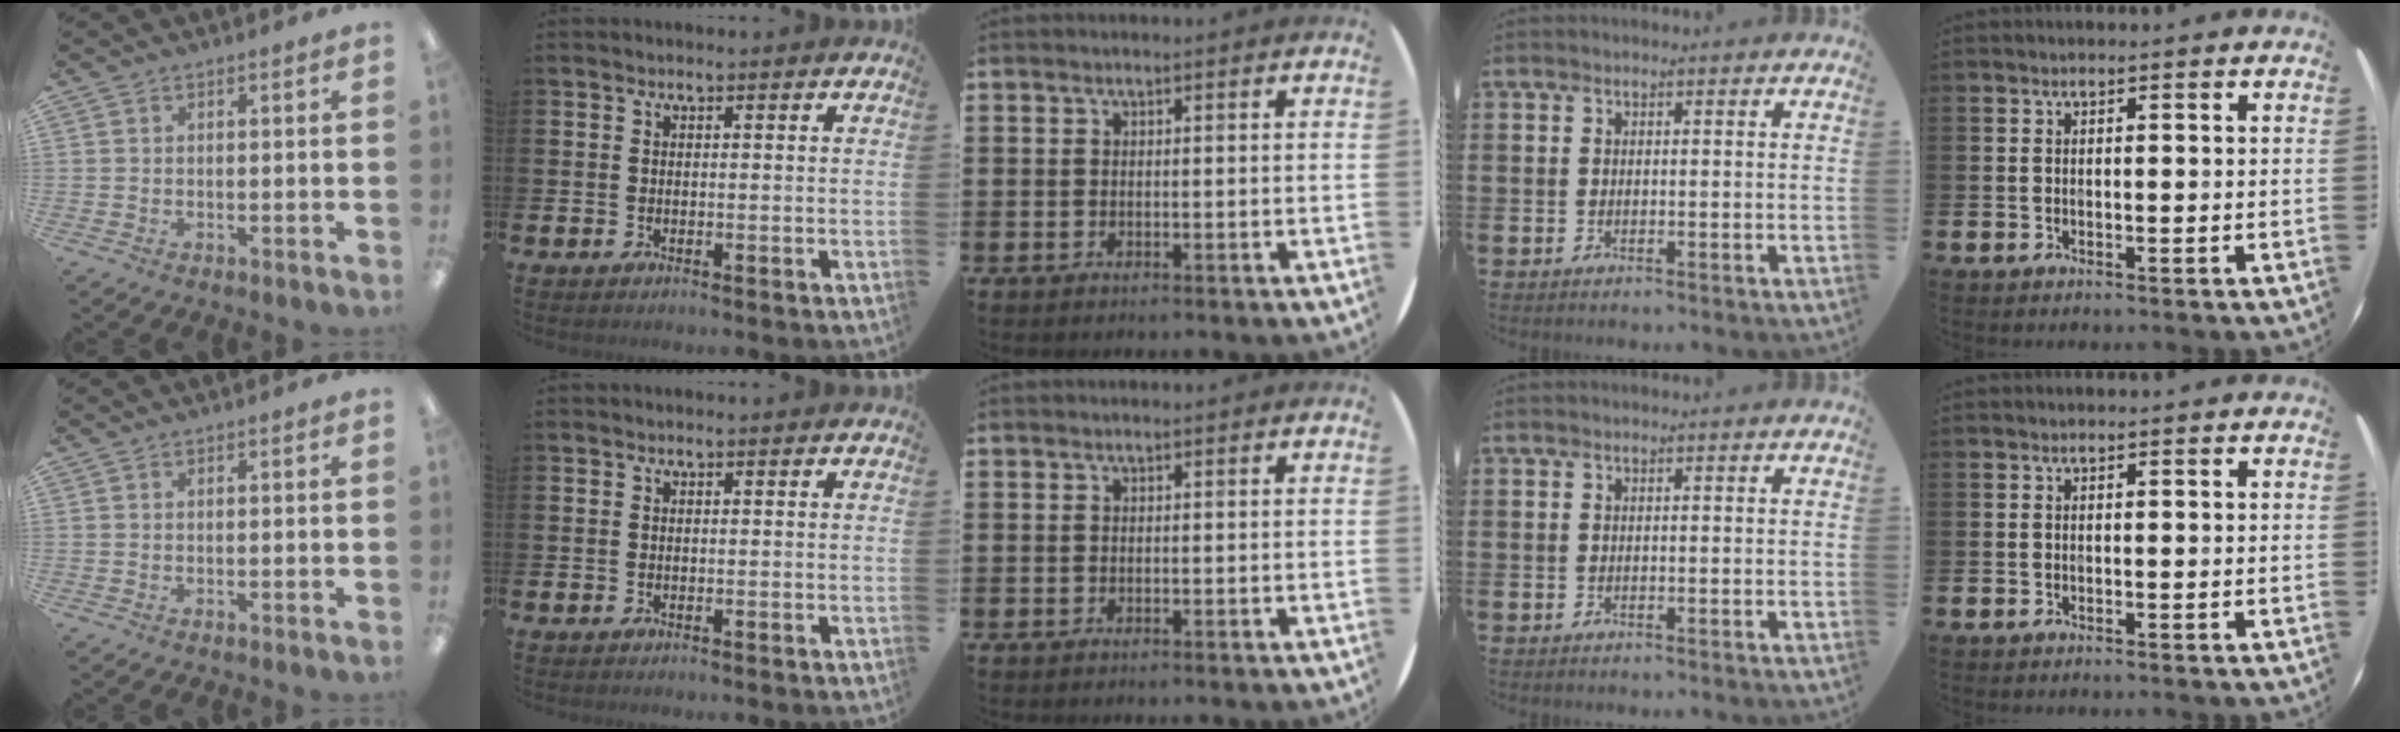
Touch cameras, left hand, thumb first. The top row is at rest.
{}